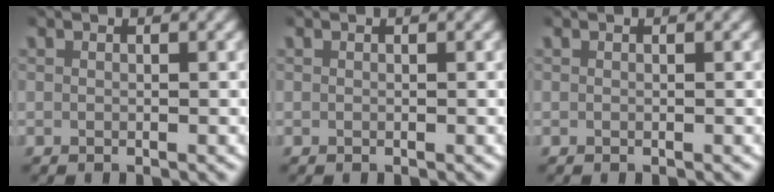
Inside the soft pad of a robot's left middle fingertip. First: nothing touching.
{"total": 0.0}
{"total": 0.0}